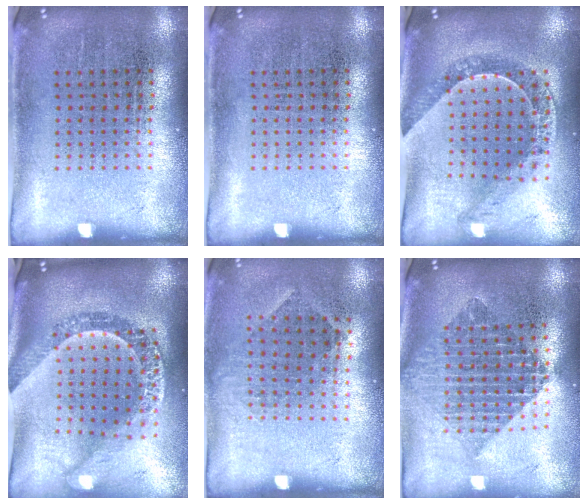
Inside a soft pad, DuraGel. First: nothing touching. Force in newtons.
{"total": 0.0}
{"total": 1.2, "press": 1.1, "slide": 0.2}
{"total": 3.0, "press": 2.3, "slide": 1.9}
{"total": 0.9, "press": 0.7, "slide": 0.5}
{"total": 2.1, "press": 1.7, "slide": 1.3}